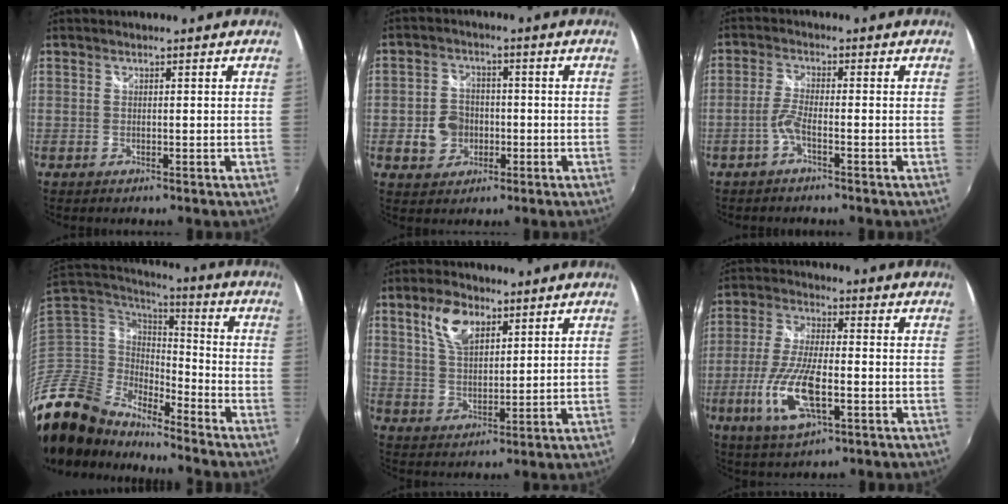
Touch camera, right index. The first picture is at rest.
{"total": 6.1, "force": [-1.5, 5.4, 2.4], "torque": [-0.049, 0.013, -0.022]}
{"total": 2.9, "force": [-1.7, 0.3, 2.4], "torque": [-0.060, 0.005, -0.036]}
{"total": 17.4, "force": [-14.3, 8.2, 5.6], "torque": [-0.146, -0.003, -0.285]}
{"total": 7.9, "force": [4.2, 4.2, 5.3], "torque": [-0.101, 0.010, 0.080]}
{"total": 12.7, "force": [-4.0, 4.2, 11.3], "torque": [-0.240, -0.010, -0.075]}